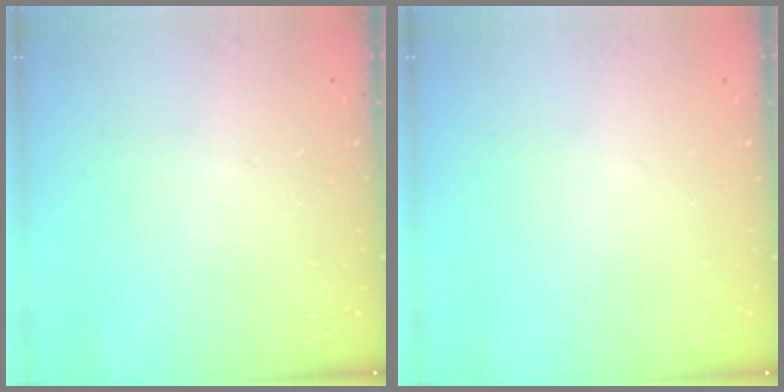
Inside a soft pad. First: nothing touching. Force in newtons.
{"total": 0.0}